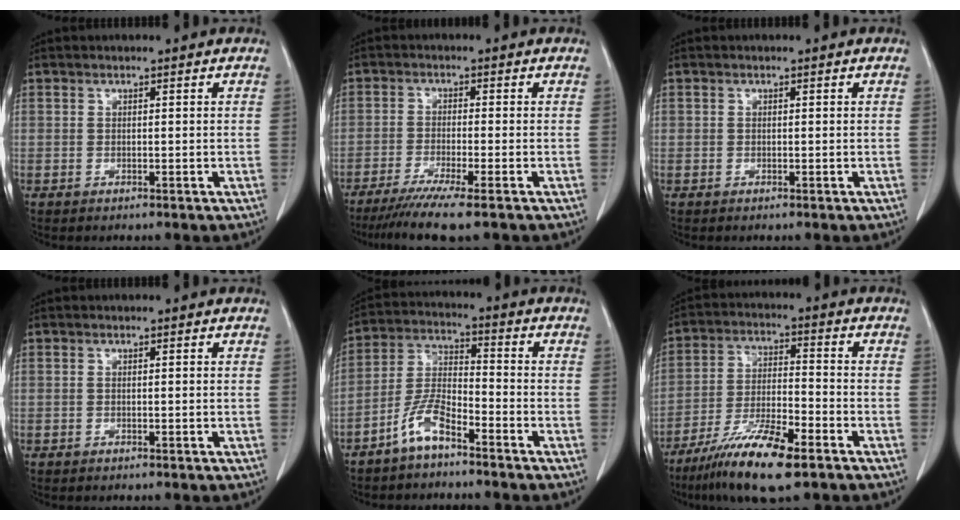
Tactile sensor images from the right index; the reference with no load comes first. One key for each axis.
{"total": 7.7, "fx": -5.9, "fy": -0.6, "fz": 5.0, "tx": -0.074, "ty": -0.020, "tz": -0.094}
{"total": 1.7, "fx": -0.7, "fy": 0.6, "fz": 1.4, "tx": -0.024, "ty": 0.002, "tz": -0.012}
{"total": 0.0}
{"total": 6.7, "fx": -4.8, "fy": 1.8, "fz": 4.3, "tx": -0.103, "ty": 0.003, "tz": -0.100}
{"total": 12.2, "fx": -8.0, "fy": 1.9, "fz": 9.1, "tx": -0.174, "ty": -0.024, "tz": -0.142}